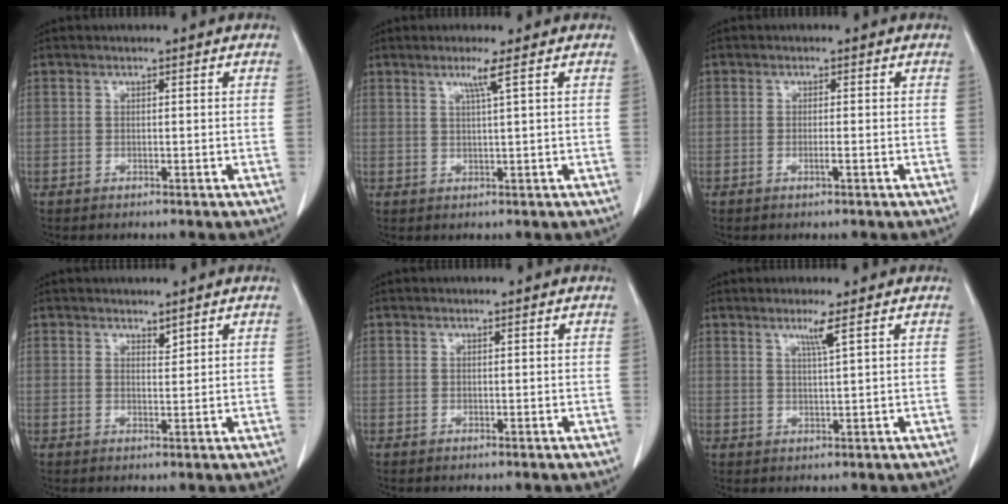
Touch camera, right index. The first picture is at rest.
{"total": 3.0, "force": [1.5, -0.5, 2.6], "torque": [-0.052, -0.003, 0.031]}
{"total": 1.5, "force": [-0.5, 0.3, 1.4], "torque": [-0.029, -0.001, -0.008]}
{"total": 1.5, "force": [1.2, 0.6, 0.6], "torque": [-0.011, -0.003, 0.023]}
{"total": 0.0}
{"total": 3.1, "force": [1.7, -0.3, 2.6], "torque": [-0.052, -0.004, 0.036]}